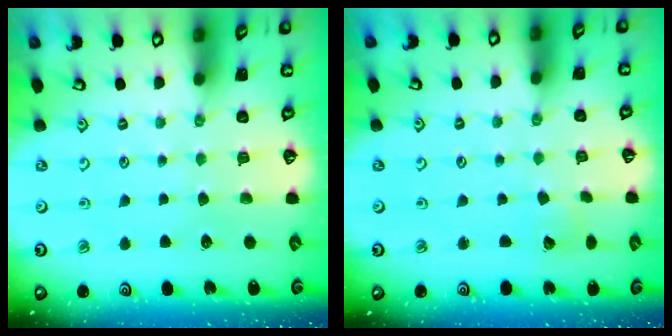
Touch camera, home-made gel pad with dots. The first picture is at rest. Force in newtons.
{"total": 2.7, "press": 2.7, "slide": 0.3}